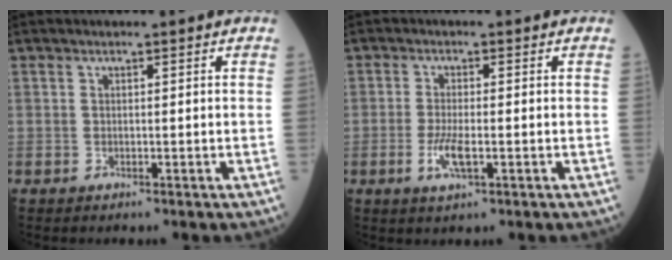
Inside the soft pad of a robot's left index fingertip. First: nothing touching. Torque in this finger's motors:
{"motor_torque": [1.06, 0.15, 0.44, 0.17]}